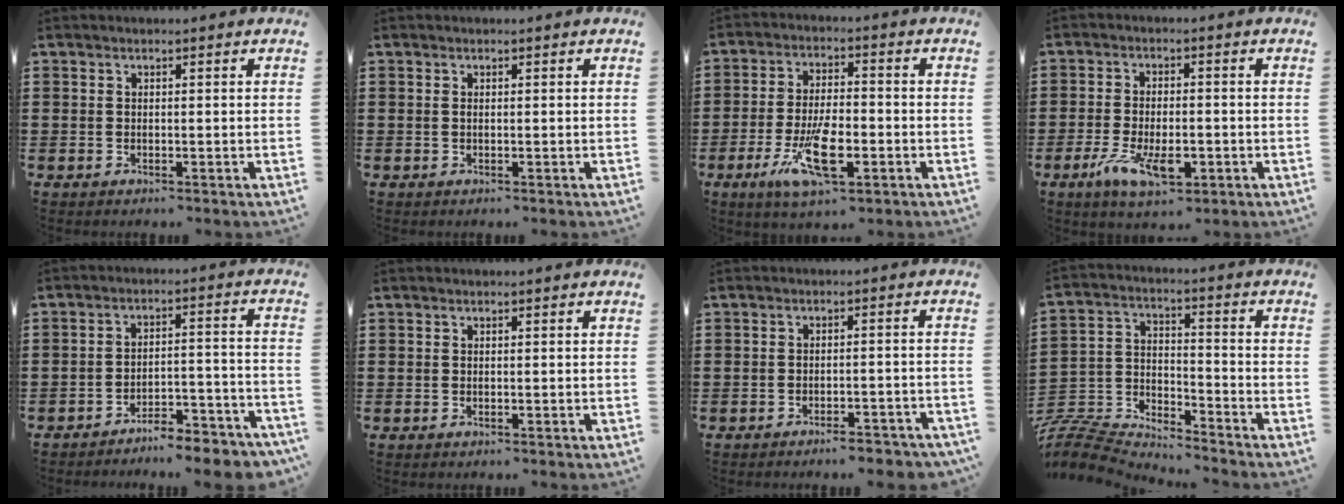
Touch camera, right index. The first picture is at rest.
{"total": 0.0}
{"total": 10.2, "force": [-3.9, 3.8, 8.6], "torque": [-0.181, -0.007, -0.067]}
{"total": 7.3, "force": [-2.6, 3.3, 5.9], "torque": [-0.113, -0.007, -0.048]}
{"total": 5.9, "force": [-5.8, 0.3, 1.1], "torque": [-0.016, 0.013, -0.113]}
{"total": 0.0}
{"total": 3.1, "force": [-2.9, 0.2, 0.9], "torque": [-0.017, 0.001, -0.059]}
{"total": 7.6, "force": [-7.4, 1.3, 0.9], "torque": [-0.040, -0.001, -0.156]}